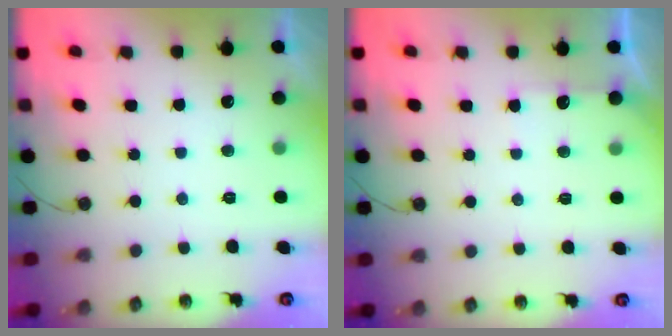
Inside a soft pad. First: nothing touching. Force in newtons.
{"total": 4.3, "press": 4.3, "slide": 0.6}